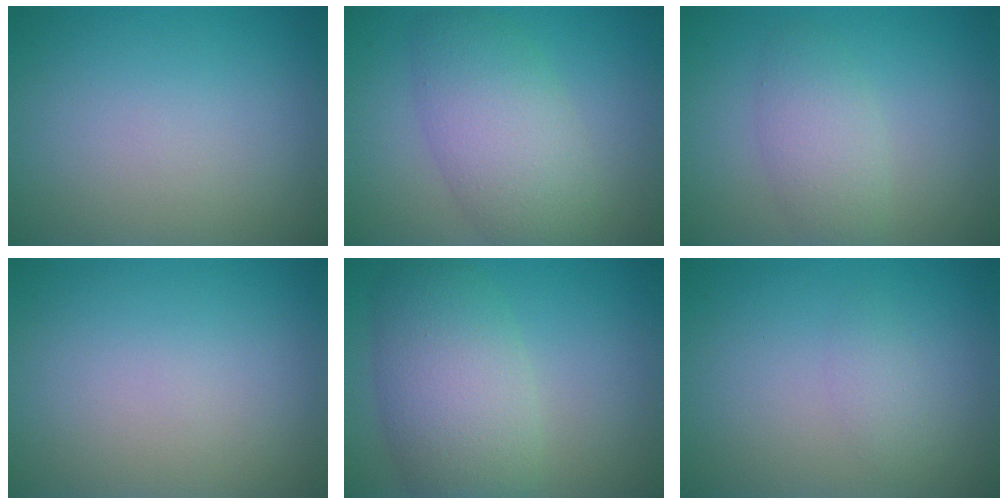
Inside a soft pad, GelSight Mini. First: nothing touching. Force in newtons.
{"total": 6.0, "press": 6.0, "slide": 0.2}
{"total": 2.9, "press": 2.9, "slide": 0.1}
{"total": 0.0}
{"total": 7.1, "press": 7.1, "slide": 0.3}
{"total": 1.1, "press": 1.1, "slide": 0.1}